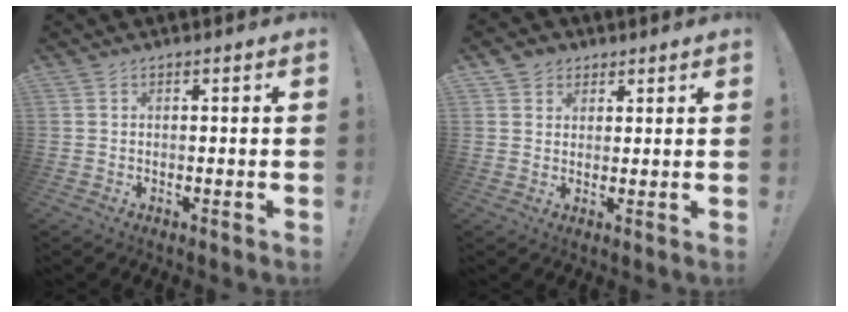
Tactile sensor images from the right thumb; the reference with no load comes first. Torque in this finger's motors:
{"motor_torque": [0.09, 0.18, 0.42, 0.47, 0.09]}